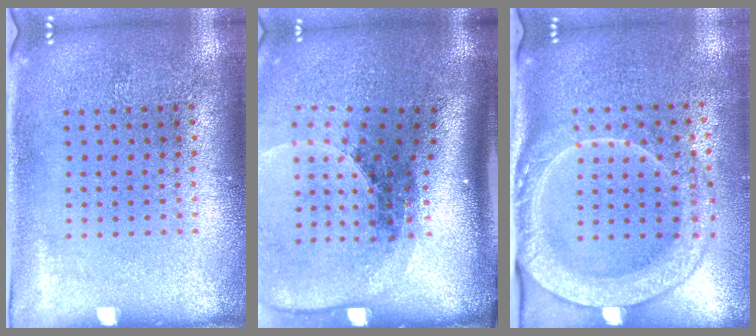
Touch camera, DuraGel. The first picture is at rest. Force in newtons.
{"total": 2.6, "press": 1.9, "slide": 1.8}
{"total": 2.4, "press": 2.1, "slide": 1.2}